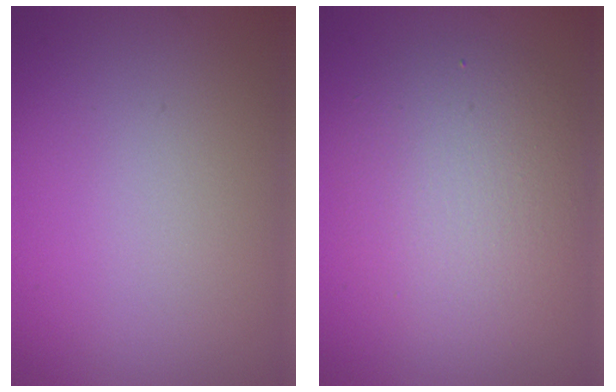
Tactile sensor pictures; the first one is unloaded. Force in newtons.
{"total": 4.8, "press": 4.8, "slide": 0.3}